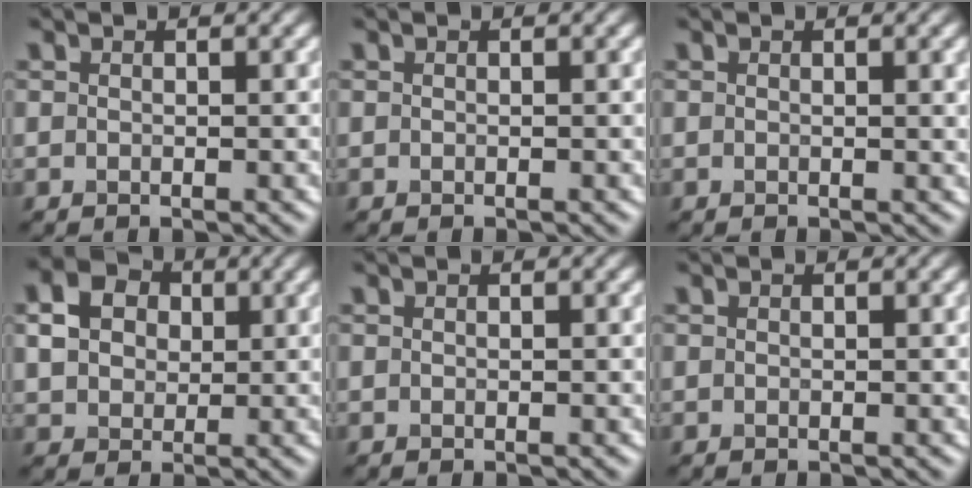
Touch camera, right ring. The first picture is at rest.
{"total": 0.0}
{"total": 1.3, "force": [0.4, 0.3, 1.2], "torque": [-0.012, 0.002, 0.004]}
{"total": 4.5, "force": [1.2, 3.6, 2.4], "torque": [-0.058, 0.009, 0.017]}
{"total": 0.0}
{"total": 0.0}